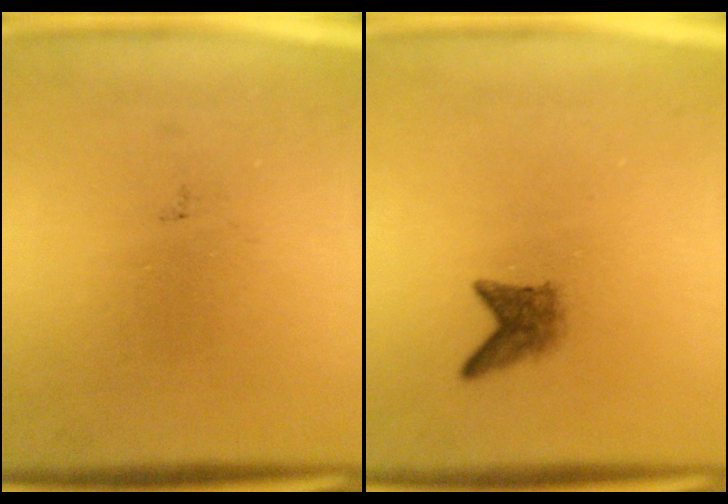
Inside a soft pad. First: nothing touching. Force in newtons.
{"total": 2.1}